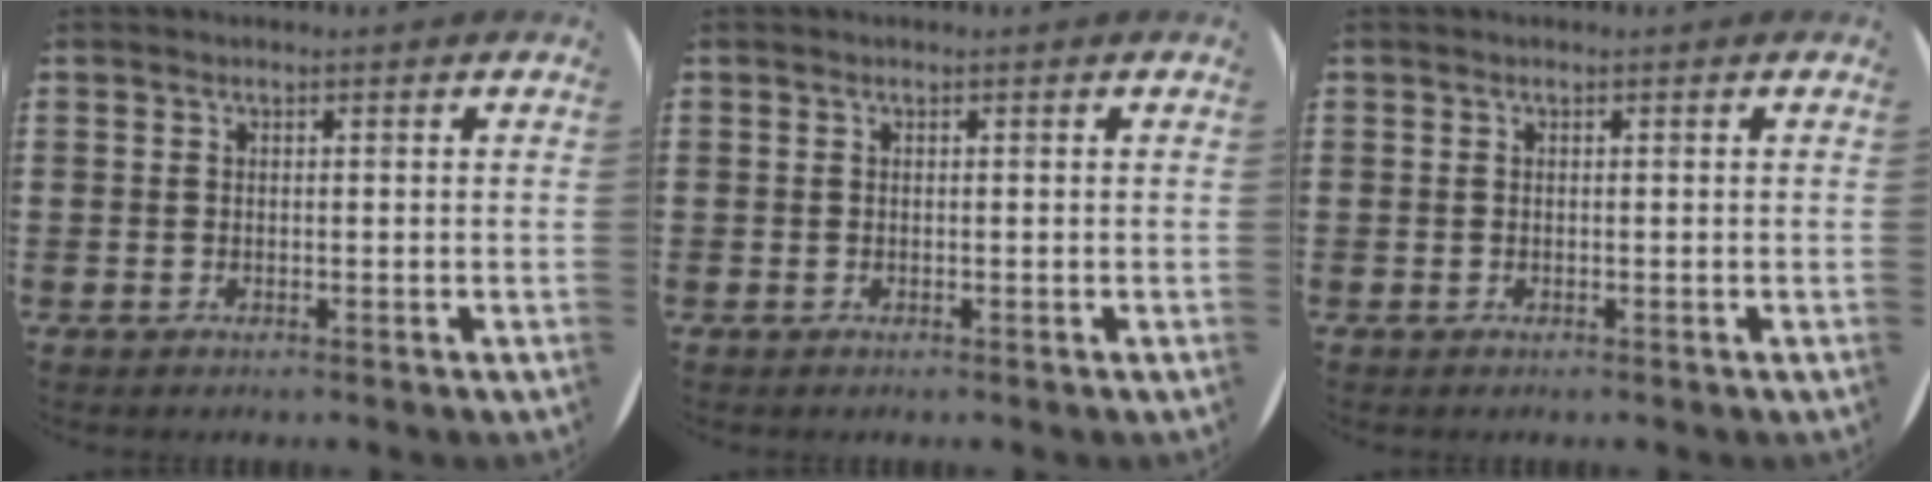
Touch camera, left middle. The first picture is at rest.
{"total": 0.0}
{"total": 0.0}